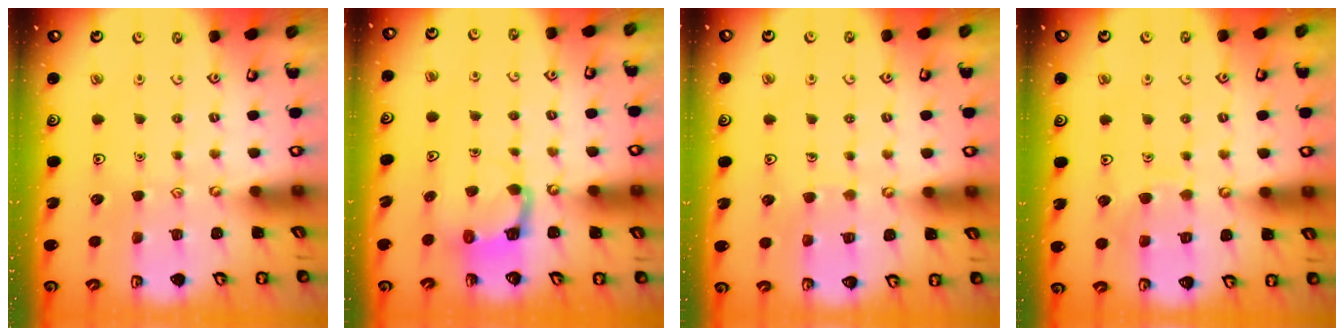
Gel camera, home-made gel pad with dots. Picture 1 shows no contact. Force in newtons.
{"total": 3.9, "press": 3.8, "slide": 0.3}
{"total": 5.9, "press": 5.9, "slide": 0.5}
{"total": 6.3, "press": 6.2, "slide": 0.6}